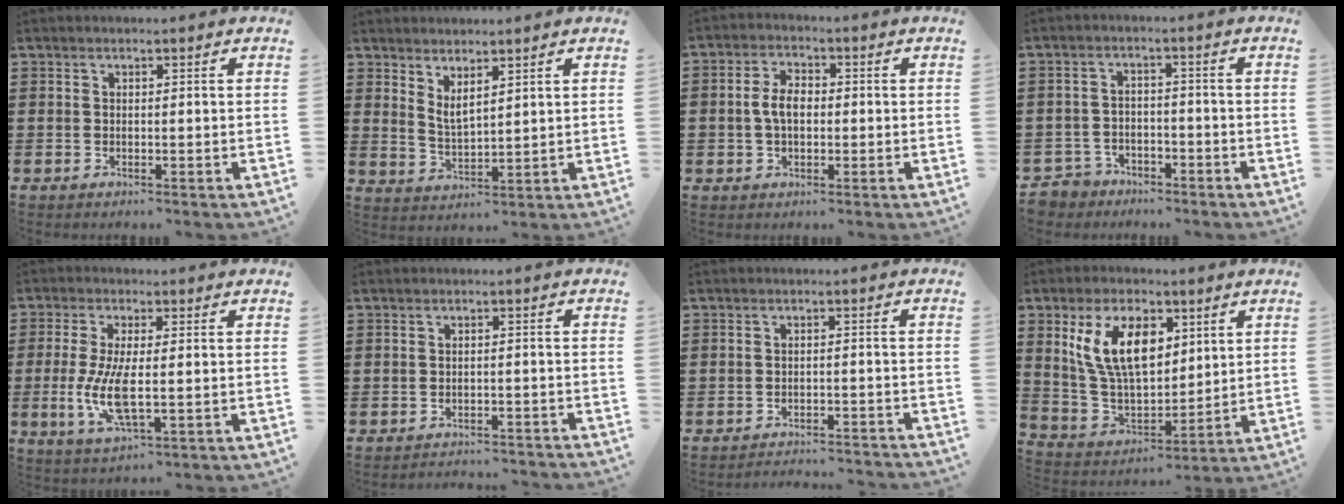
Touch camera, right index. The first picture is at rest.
{"total": 3.0, "force": [2.5, 0.8, 1.5], "torque": [-0.036, 0.002, 0.046]}
{"total": 4.4, "force": [-0.2, 2.8, 3.4], "torque": [-0.076, 0.008, -0.007]}
{"total": 3.5, "force": [-3.1, 1.5, -0.1], "torque": [-0.008, 0.005, -0.067]}
{"total": 8.1, "force": [-1.1, 2.6, 7.6], "torque": [-0.170, -0.017, -0.023]}
{"total": 2.3, "force": [-2.3, 0.0, -0.1], "torque": [-0.004, -0.001, -0.048]}
{"total": 2.8, "force": [-2.8, -0.1, 0.0], "torque": [-0.005, -0.003, -0.060]}
{"total": 11.6, "force": [4.8, 6.3, 8.5], "torque": [-0.197, 0.014, 0.088]}